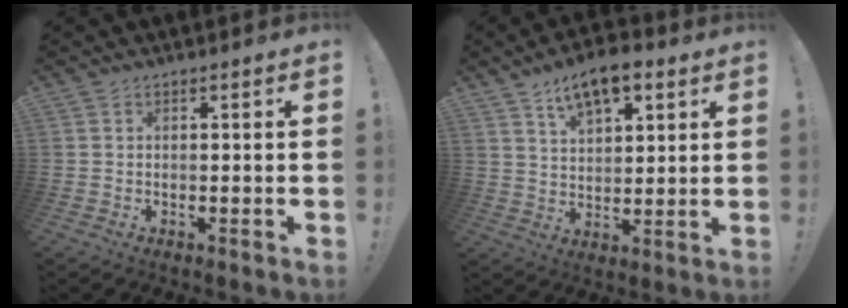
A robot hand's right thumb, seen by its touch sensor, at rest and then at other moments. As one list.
[{"total": 10.6, "force": [7.0, 4.9, 6.2], "torque": [-0.093, -0.032, 0.128]}]